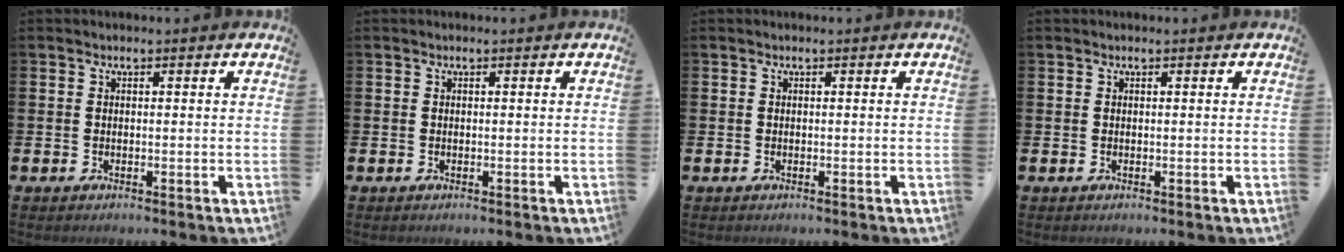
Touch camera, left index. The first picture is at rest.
{"total": 0.0}
{"total": 0.0}
{"total": 0.0}